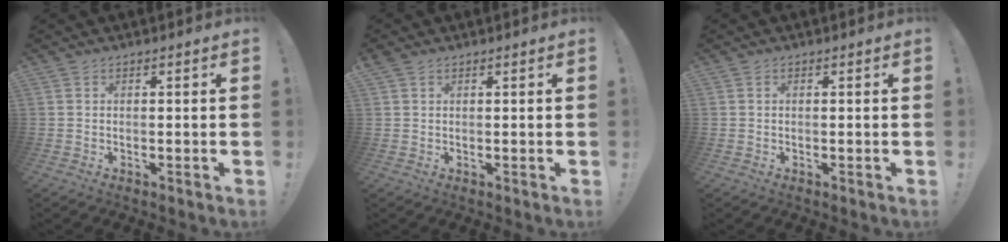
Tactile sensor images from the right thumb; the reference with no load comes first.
{"total": 1.1, "force": [0.7, 0.7, 0.5], "torque": [-0.005, 0.000, 0.013]}
{"total": 0.0}